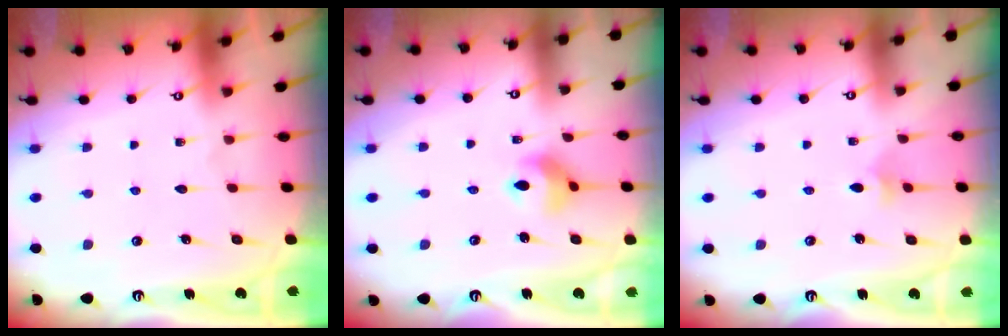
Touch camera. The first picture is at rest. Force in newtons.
{"total": 8.8, "press": 8.6, "slide": 2.1}
{"total": 3.1, "press": 3.1, "slide": 0.6}